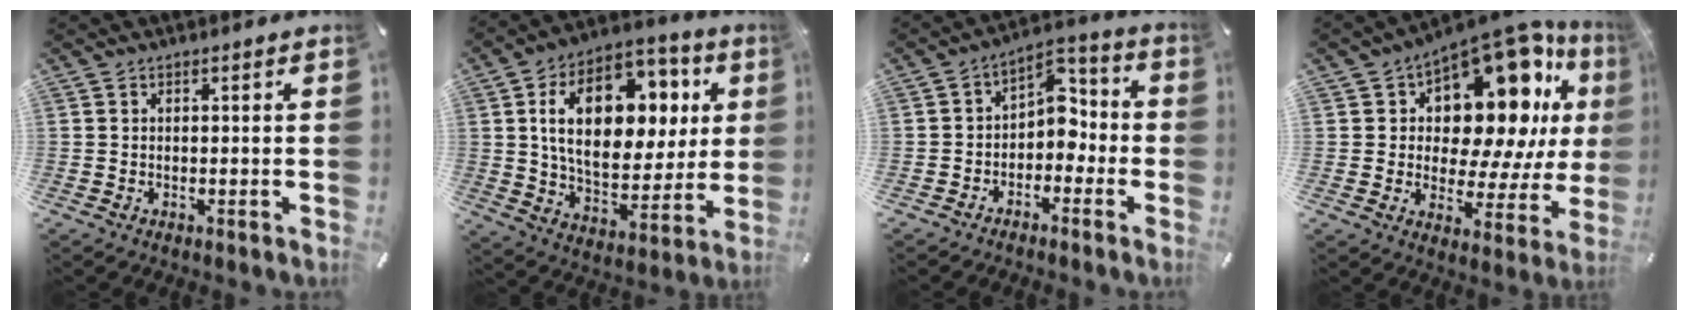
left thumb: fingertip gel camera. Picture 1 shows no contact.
{"total": 21.2, "force": [6.1, 13.9, 14.9], "torque": [-0.240, -0.013, 0.106]}
{"total": 7.2, "force": [-1.1, 5.8, 4.1], "torque": [-0.052, 0.010, -0.027]}
{"total": 19.4, "force": [10.2, 9.9, 13.2], "torque": [-0.183, -0.091, 0.167]}